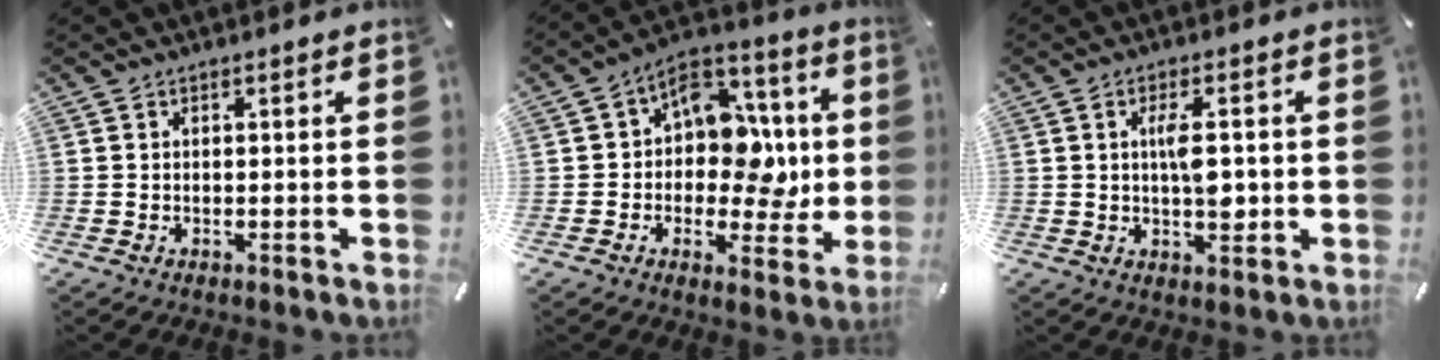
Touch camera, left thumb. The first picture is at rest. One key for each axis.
{"total": 13.1, "fx": 0.5, "fy": 10.5, "fz": 7.8, "tx": -0.090, "ty": -0.016, "tz": 0.016}
{"total": 6.8, "fx": 0.4, "fy": 3.1, "fz": 6.1, "tx": -0.097, "ty": -0.003, "tz": 0.000}